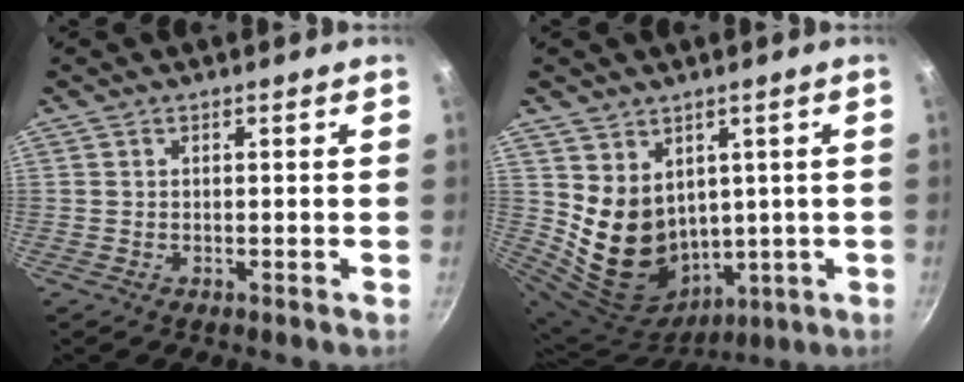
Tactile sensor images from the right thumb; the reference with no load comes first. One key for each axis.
{"total": 14.1, "fx": 3.0, "fy": 11.6, "fz": 7.4, "tx": -0.107, "ty": -0.019, "tz": 0.091}